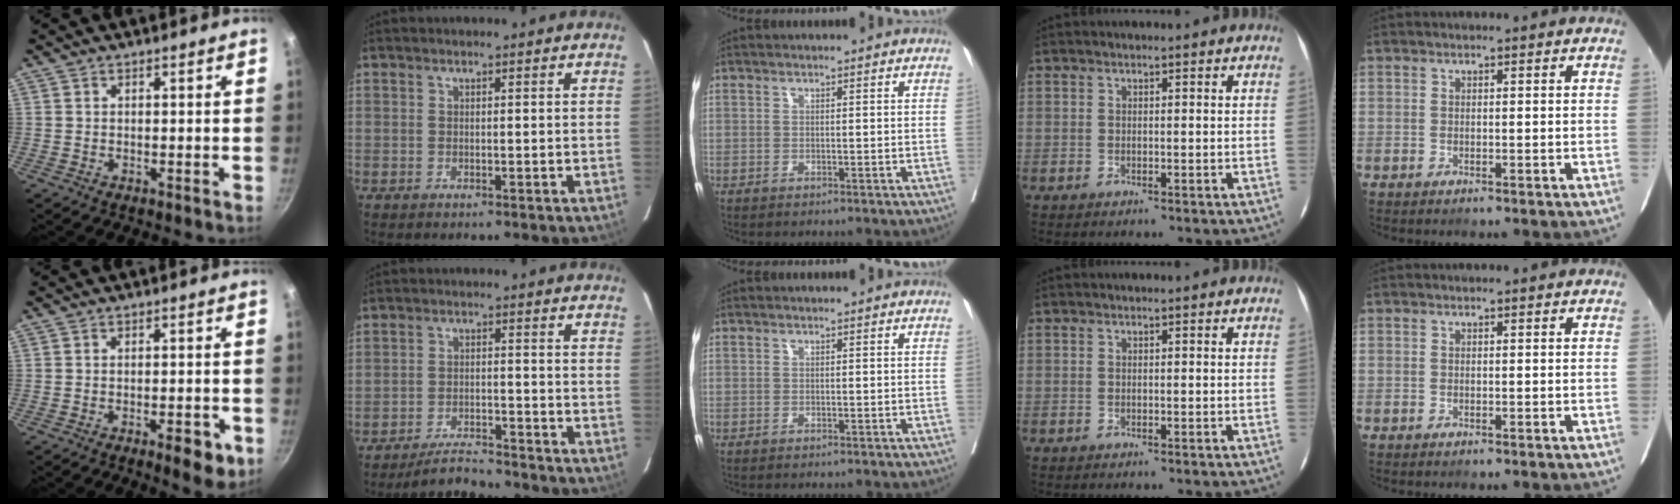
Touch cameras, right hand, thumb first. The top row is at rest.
{"thumb": {"total": 5.8, "force": [-2.6, 1.9, 4.8], "torque": [-0.056, 0.002, -0.032]}, "index": {"total": 5.3, "force": [-5.3, 0.5, 0.8], "torque": [-0.015, -0.009, -0.089]}}